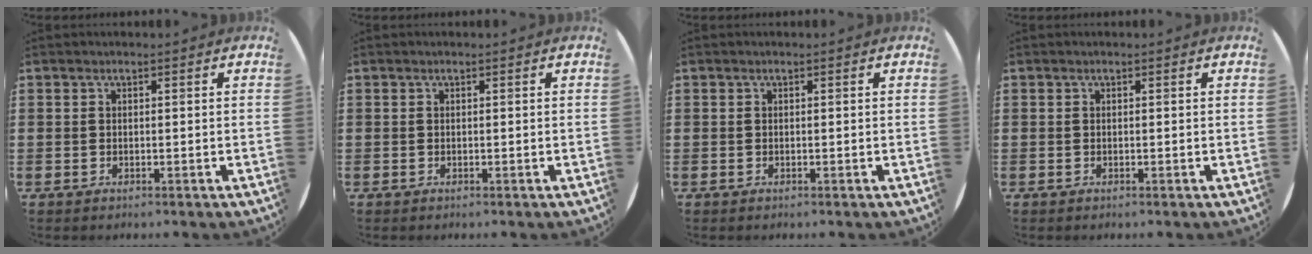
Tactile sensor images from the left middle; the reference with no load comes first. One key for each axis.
{"total": 0.0}
{"total": 0.0}
{"total": 0.0}